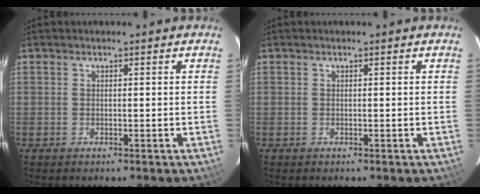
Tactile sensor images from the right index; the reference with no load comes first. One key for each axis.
{"total": 0.0}